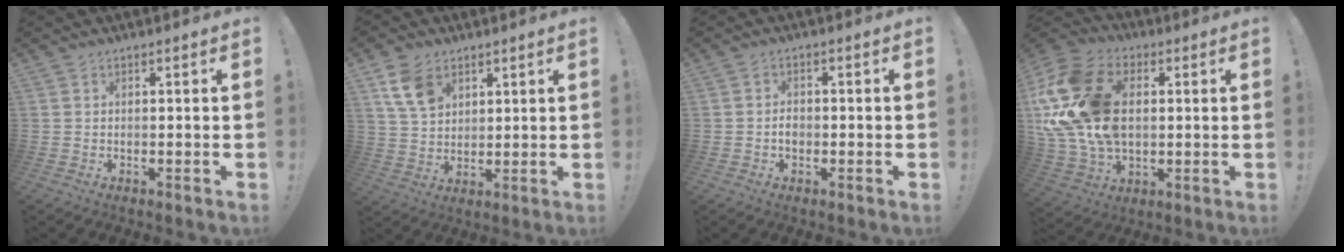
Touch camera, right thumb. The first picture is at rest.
{"total": 10.2, "force": [5.5, 7.0, 5.0], "torque": [-0.075, -0.021, 0.107]}
{"total": 2.8, "force": [-1.1, 2.0, 1.6], "torque": [-0.024, 0.008, -0.020]}
{"total": 25.0, "force": [3.6, 17.7, 17.4], "torque": [-0.323, -0.001, 0.073]}